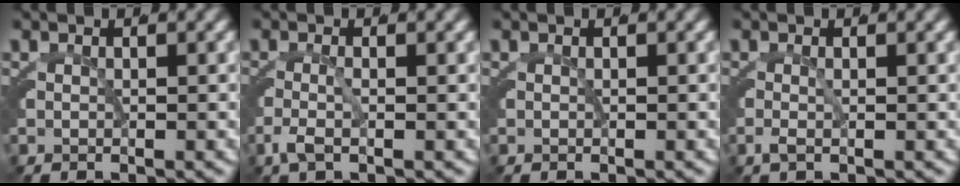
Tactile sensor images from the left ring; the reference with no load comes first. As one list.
[{"total": 1.9, "force": [-1.1, 0.6, 1.4], "torque": [-0.038, -0.013, -0.014]}, {"total": 0.0}, {"total": 0.9, "force": [-0.6, 0.3, 0.7], "torque": [-0.020, -0.012, -0.005]}]